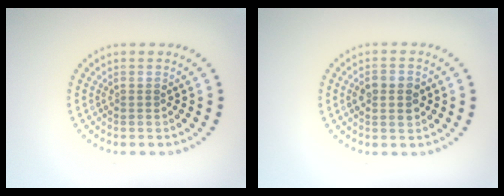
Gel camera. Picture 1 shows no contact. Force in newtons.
{"total": 2.6, "press": 2.6, "slide": 0.2}